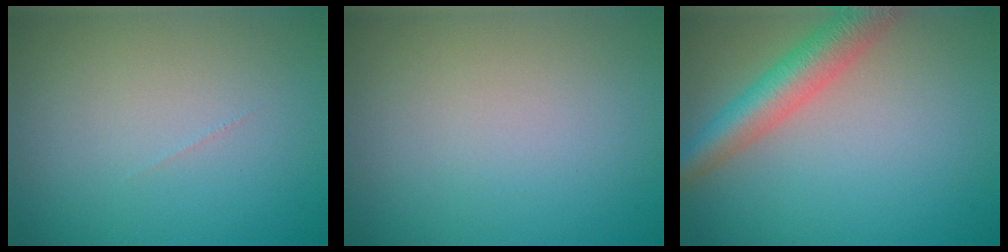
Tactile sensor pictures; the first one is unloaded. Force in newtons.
{"total": 0.0}
{"total": 5.3, "press": 5.3, "slide": 0.2}